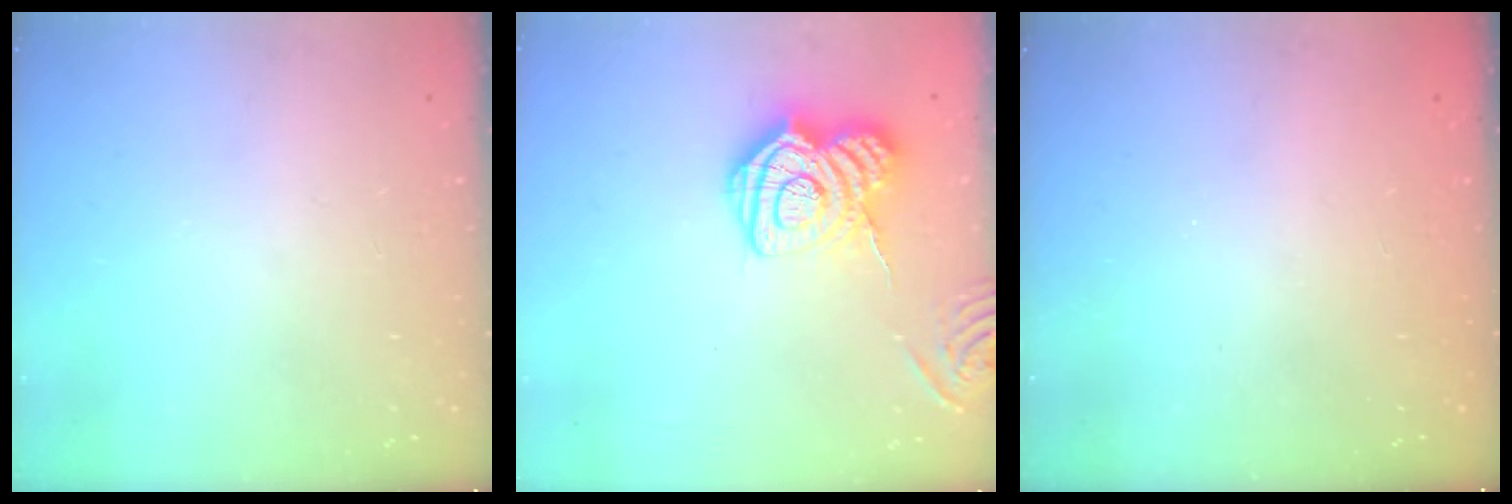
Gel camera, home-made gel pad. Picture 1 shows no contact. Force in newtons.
{"total": 12.0, "press": 12.0, "slide": 0.9}
{"total": 2.4, "press": 2.3, "slide": 0.7}